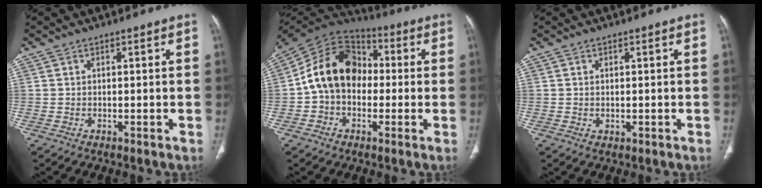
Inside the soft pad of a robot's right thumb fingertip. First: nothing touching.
{"total": 15.0, "force": [-0.4, 11.4, 9.7], "torque": [-0.146, 0.042, -0.022]}
{"total": 0.7, "force": [0.1, 0.6, 0.5], "torque": [-0.011, -0.003, 0.004]}